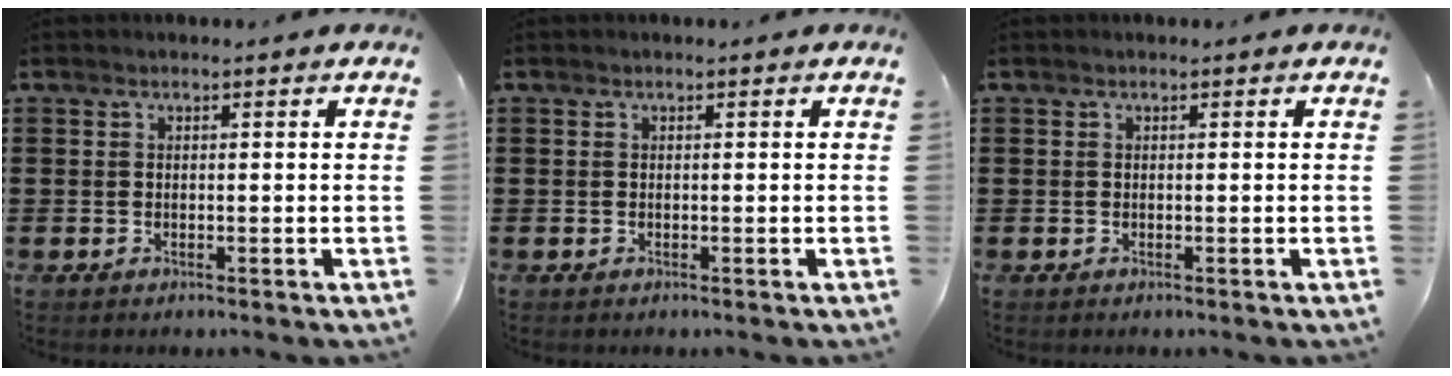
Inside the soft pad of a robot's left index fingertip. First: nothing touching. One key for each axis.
{"total": 0.0}
{"total": 0.0}